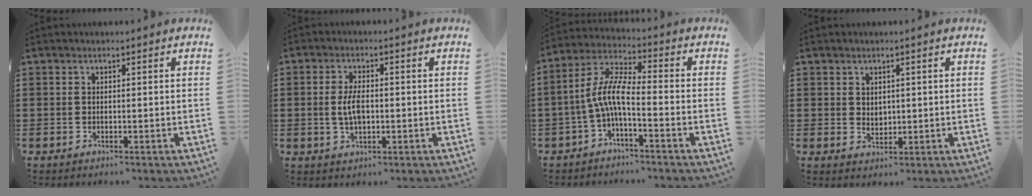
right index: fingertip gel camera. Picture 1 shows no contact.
{"total": 4.6, "force": [0.0, 2.1, 4.1], "torque": [-0.094, 0.000, -0.006]}
{"total": 7.1, "force": [-2.1, 1.5, 6.6], "torque": [-0.154, -0.010, -0.046]}
{"total": 1.6, "force": [1.0, 1.3, 0.4], "torque": [-0.011, 0.007, 0.017]}